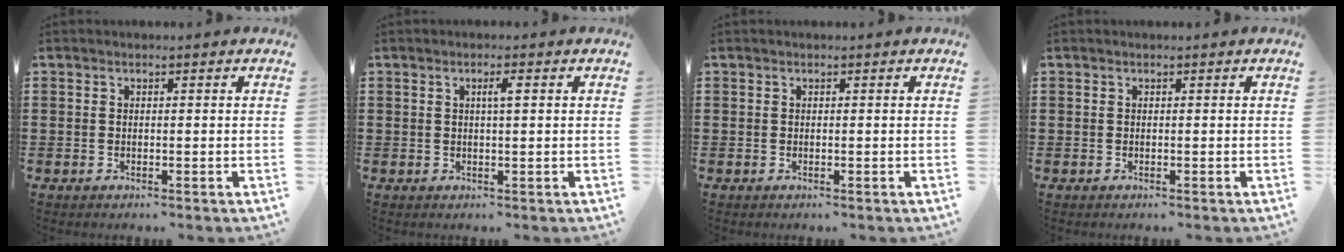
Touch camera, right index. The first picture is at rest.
{"total": 1.9, "force": [0.5, 0.2, 1.8], "torque": [-0.035, 0.003, 0.006]}
{"total": 0.0}
{"total": 0.0}